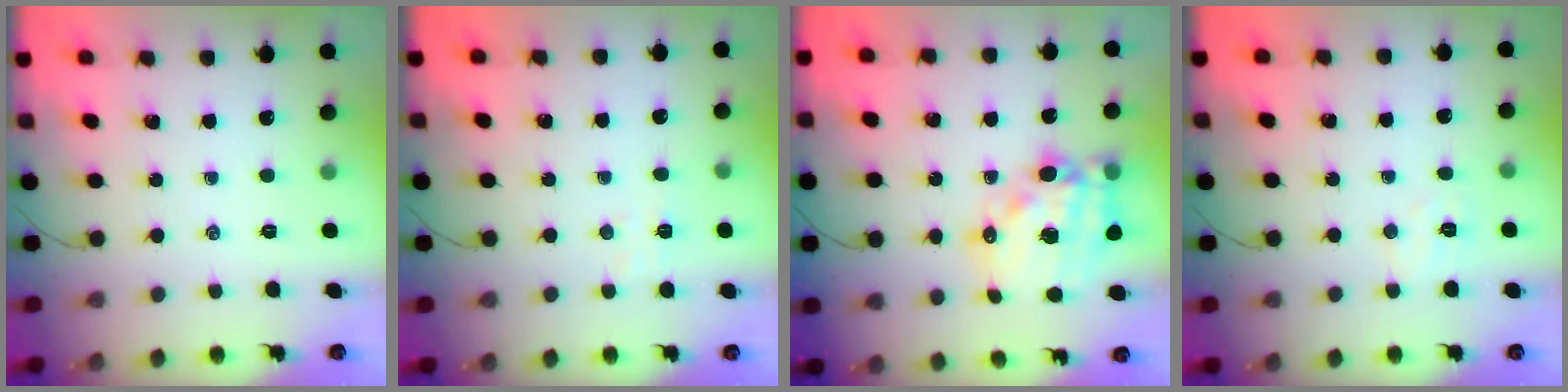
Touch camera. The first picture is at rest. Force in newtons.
{"total": 3.0, "press": 2.9, "slide": 0.8}
{"total": 17.9, "press": 17.4, "slide": 4.3}
{"total": 4.7, "press": 4.6, "slide": 1.1}